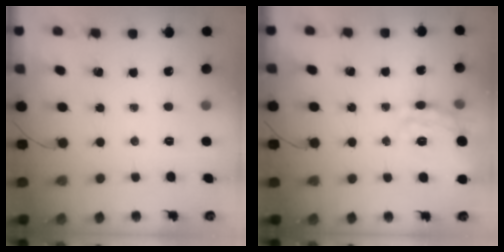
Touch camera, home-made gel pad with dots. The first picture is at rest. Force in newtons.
{"total": 17.9, "press": 17.8, "slide": 0.5}